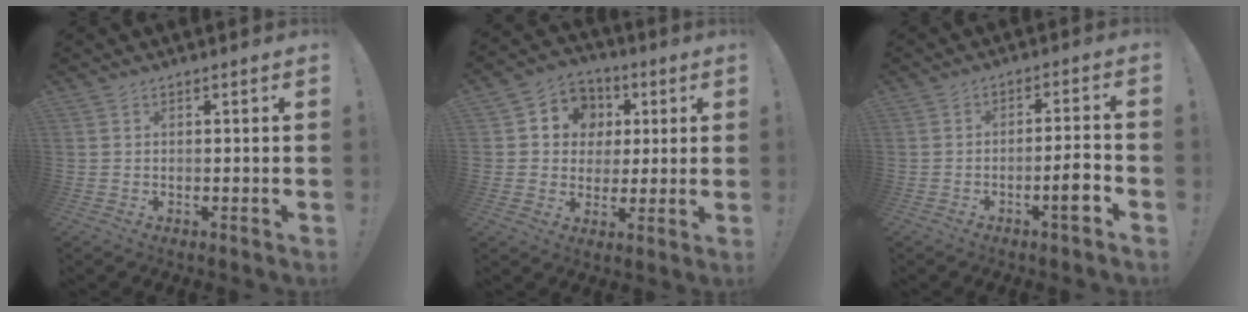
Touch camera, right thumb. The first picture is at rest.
{"total": 9.2, "force": [1.4, 8.6, 2.7], "torque": [-0.033, -0.005, 0.034]}
{"total": 7.4, "force": [-3.1, 0.7, 6.6], "torque": [-0.093, 0.007, -0.053]}